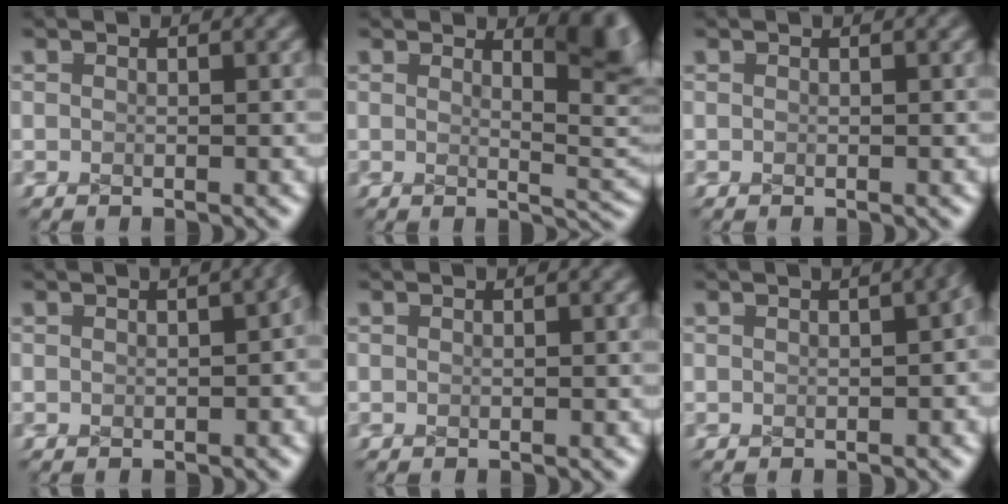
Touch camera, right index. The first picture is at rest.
{"total": 4.9, "force": [1.8, 1.1, 4.4], "torque": [-0.023, -0.003, 0.031]}
{"total": 0.0}
{"total": 1.3, "force": [-0.2, 0.7, 1.1], "torque": [0.002, 0.009, -0.007]}
{"total": 0.0}
{"total": 2.4, "force": [0.1, 1.2, 2.1], "torque": [-0.004, 0.012, -0.004]}